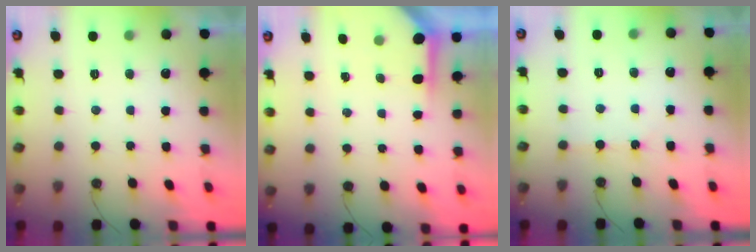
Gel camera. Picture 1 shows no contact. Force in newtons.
{"total": 3.6, "press": 3.6, "slide": 0.4}
{"total": 1.4, "press": 1.3, "slide": 0.3}